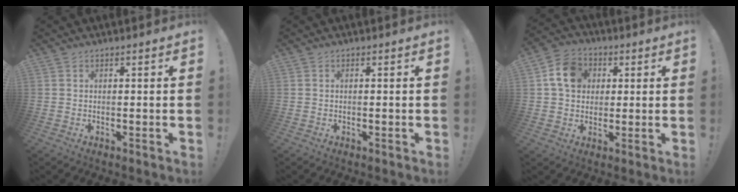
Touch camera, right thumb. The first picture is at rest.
{"total": 0.0}
{"total": 11.5, "force": [3.0, 9.4, 5.8], "torque": [-0.088, 0.008, 0.062]}